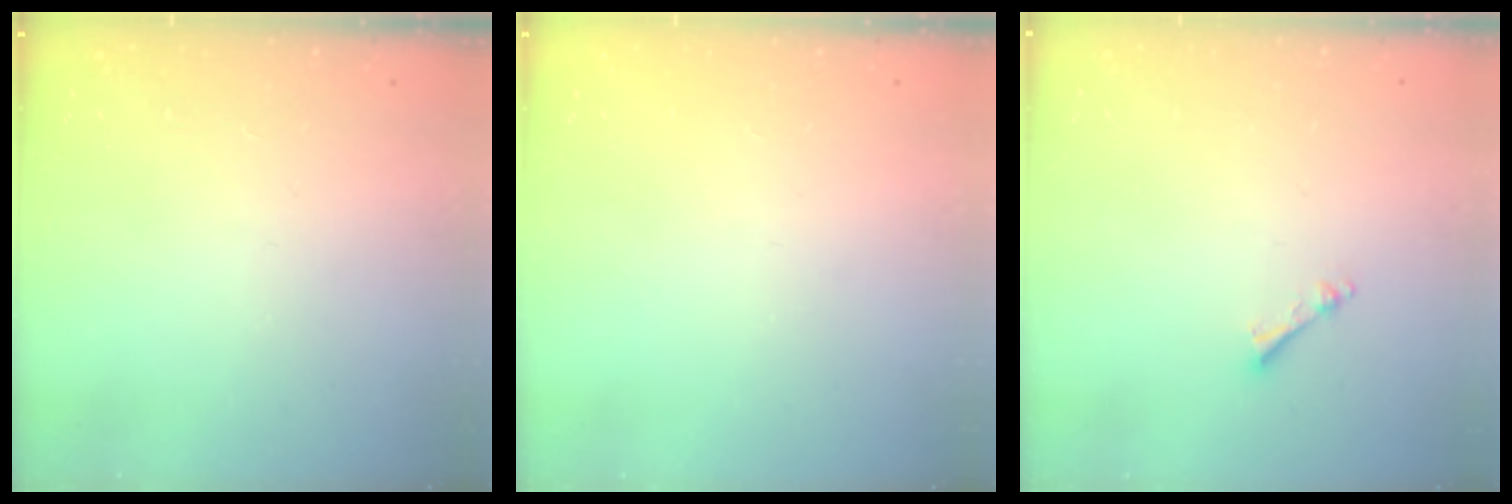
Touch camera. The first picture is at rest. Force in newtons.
{"total": 0.0}
{"total": 2.4, "press": 2.3, "slide": 0.4}